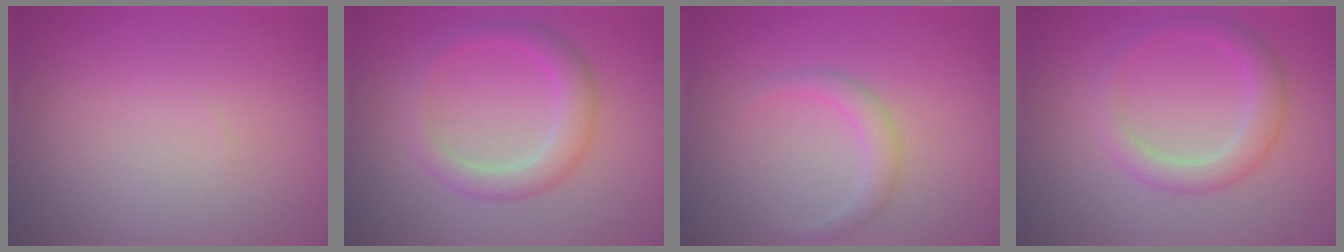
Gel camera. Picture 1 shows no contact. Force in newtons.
{"total": 3.0, "press": 3.0, "slide": 0.1}
{"total": 1.7, "press": 1.7, "slide": 0.1}
{"total": 2.7, "press": 2.7, "slide": 0.1}